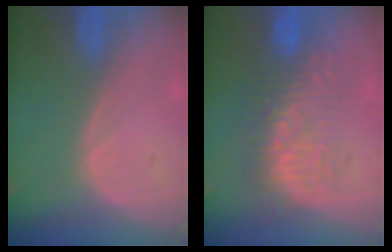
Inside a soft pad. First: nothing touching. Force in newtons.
{"total": 8.8, "press": 8.4, "slide": 2.4}